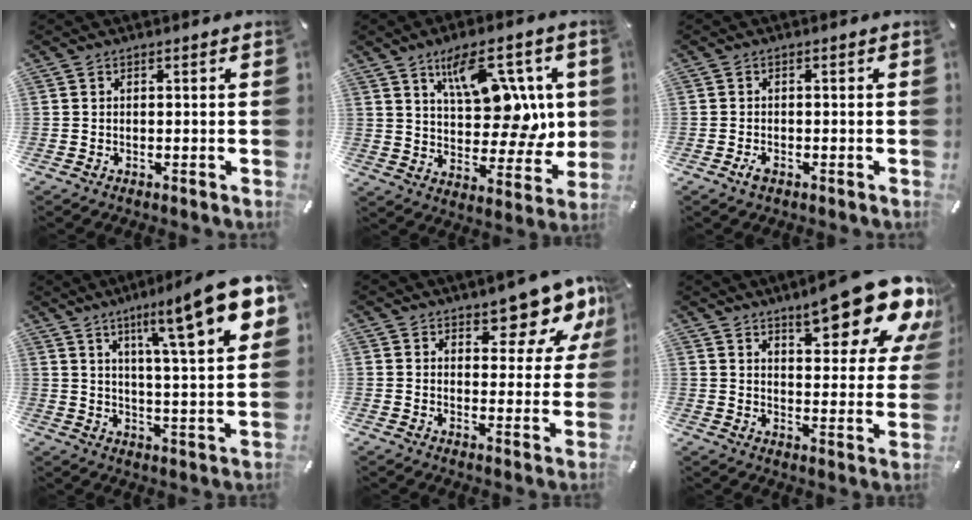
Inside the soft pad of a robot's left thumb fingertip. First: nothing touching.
{"total": 15.6, "force": [6.9, 8.5, 11.2], "torque": [-0.157, -0.032, 0.123]}
{"total": 1.6, "force": [-0.7, 0.7, 1.2], "torque": [-0.031, -0.002, -0.015]}
{"total": 17.1, "force": [9.7, 2.3, 13.9], "torque": [-0.211, -0.060, 0.137]}
{"total": 10.6, "force": [8.6, 4.3, 4.5], "torque": [-0.038, -0.075, 0.147]}
{"total": 18.2, "force": [12.7, 6.3, 11.3], "torque": [-0.146, -0.095, 0.211]}